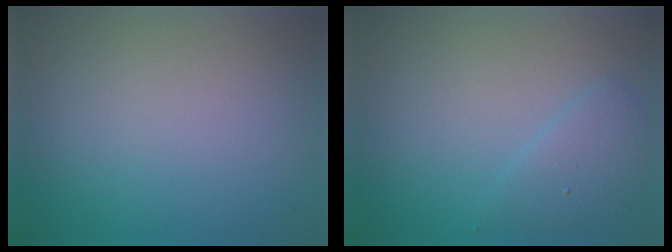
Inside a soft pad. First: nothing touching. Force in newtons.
{"total": 1.9, "press": 1.9, "slide": 0.2}